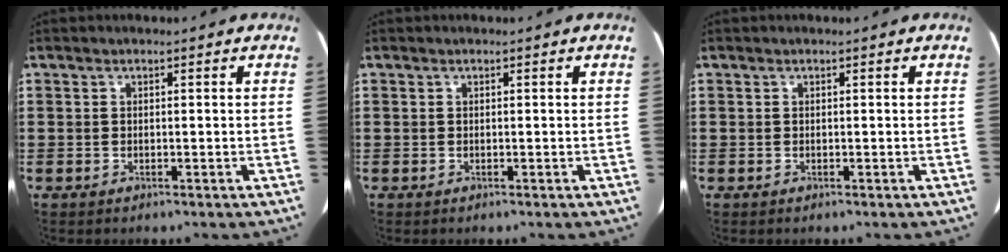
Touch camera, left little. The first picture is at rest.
{"total": 0.0}
{"total": 0.0}